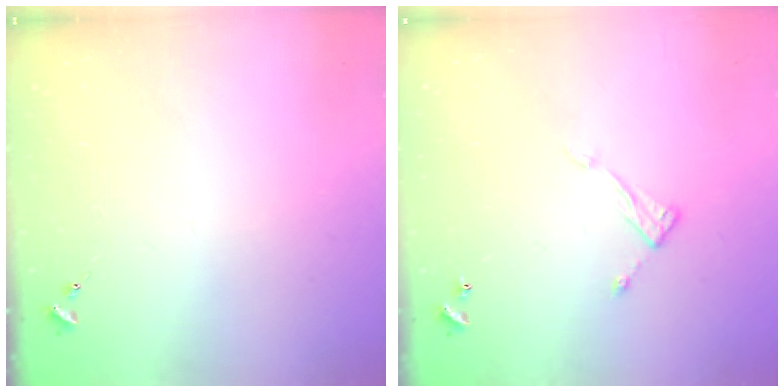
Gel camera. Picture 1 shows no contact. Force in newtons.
{"total": 7.1, "press": 7.1, "slide": 0.0}